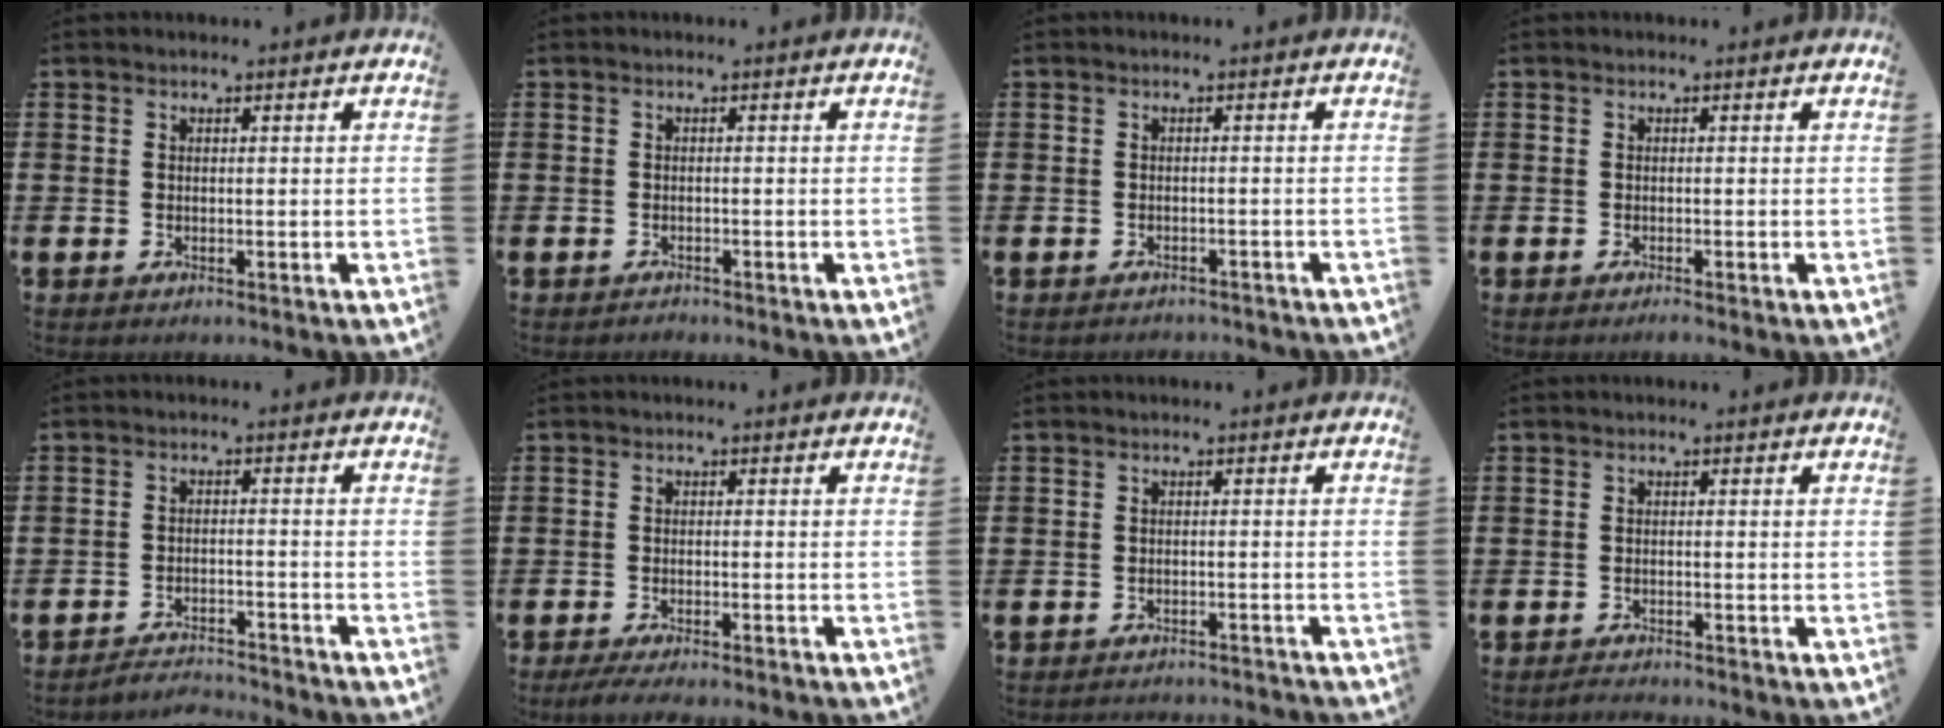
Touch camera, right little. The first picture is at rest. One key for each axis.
{"total": 0.6, "fx": -0.5, "fy": 0.1, "fz": -0.1, "tx": 0.000, "ty": -0.001, "tz": -0.012}
{"total": 1.0, "fx": -1.0, "fy": 0.0, "fz": -0.1, "tx": -0.002, "ty": 0.002, "tz": -0.022}
{"total": 0.6, "fx": -0.4, "fy": 0.0, "fz": 0.4, "tx": -0.008, "ty": -0.003, "tz": -0.008}
{"total": 2.8, "fx": -2.8, "fy": -0.1, "fz": -0.2, "tx": -0.004, "ty": 0.004, "tz": -0.062}
{"total": 1.9, "fx": -1.7, "fy": 0.0, "fz": 0.9, "tx": -0.013, "ty": 0.004, "tz": -0.033}
{"total": 1.5, "fx": -1.4, "fy": -0.1, "fz": -0.1, "tx": -0.001, "ty": 0.005, "tz": -0.031}
{"total": 1.1, "fx": -1.1, "fy": 0.0, "fz": 0.0, "tx": -0.004, "ty": 0.001, "tz": -0.023}